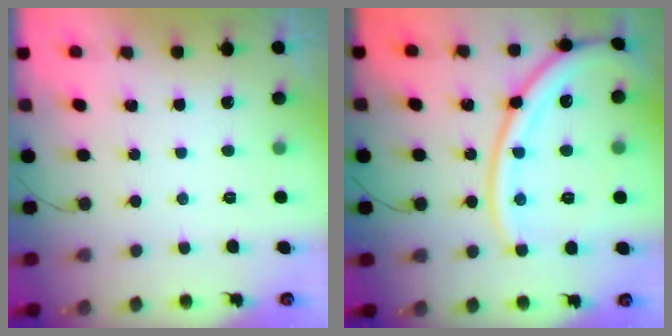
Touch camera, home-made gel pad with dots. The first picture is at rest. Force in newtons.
{"total": 19.1, "press": 19.0, "slide": 2.4}